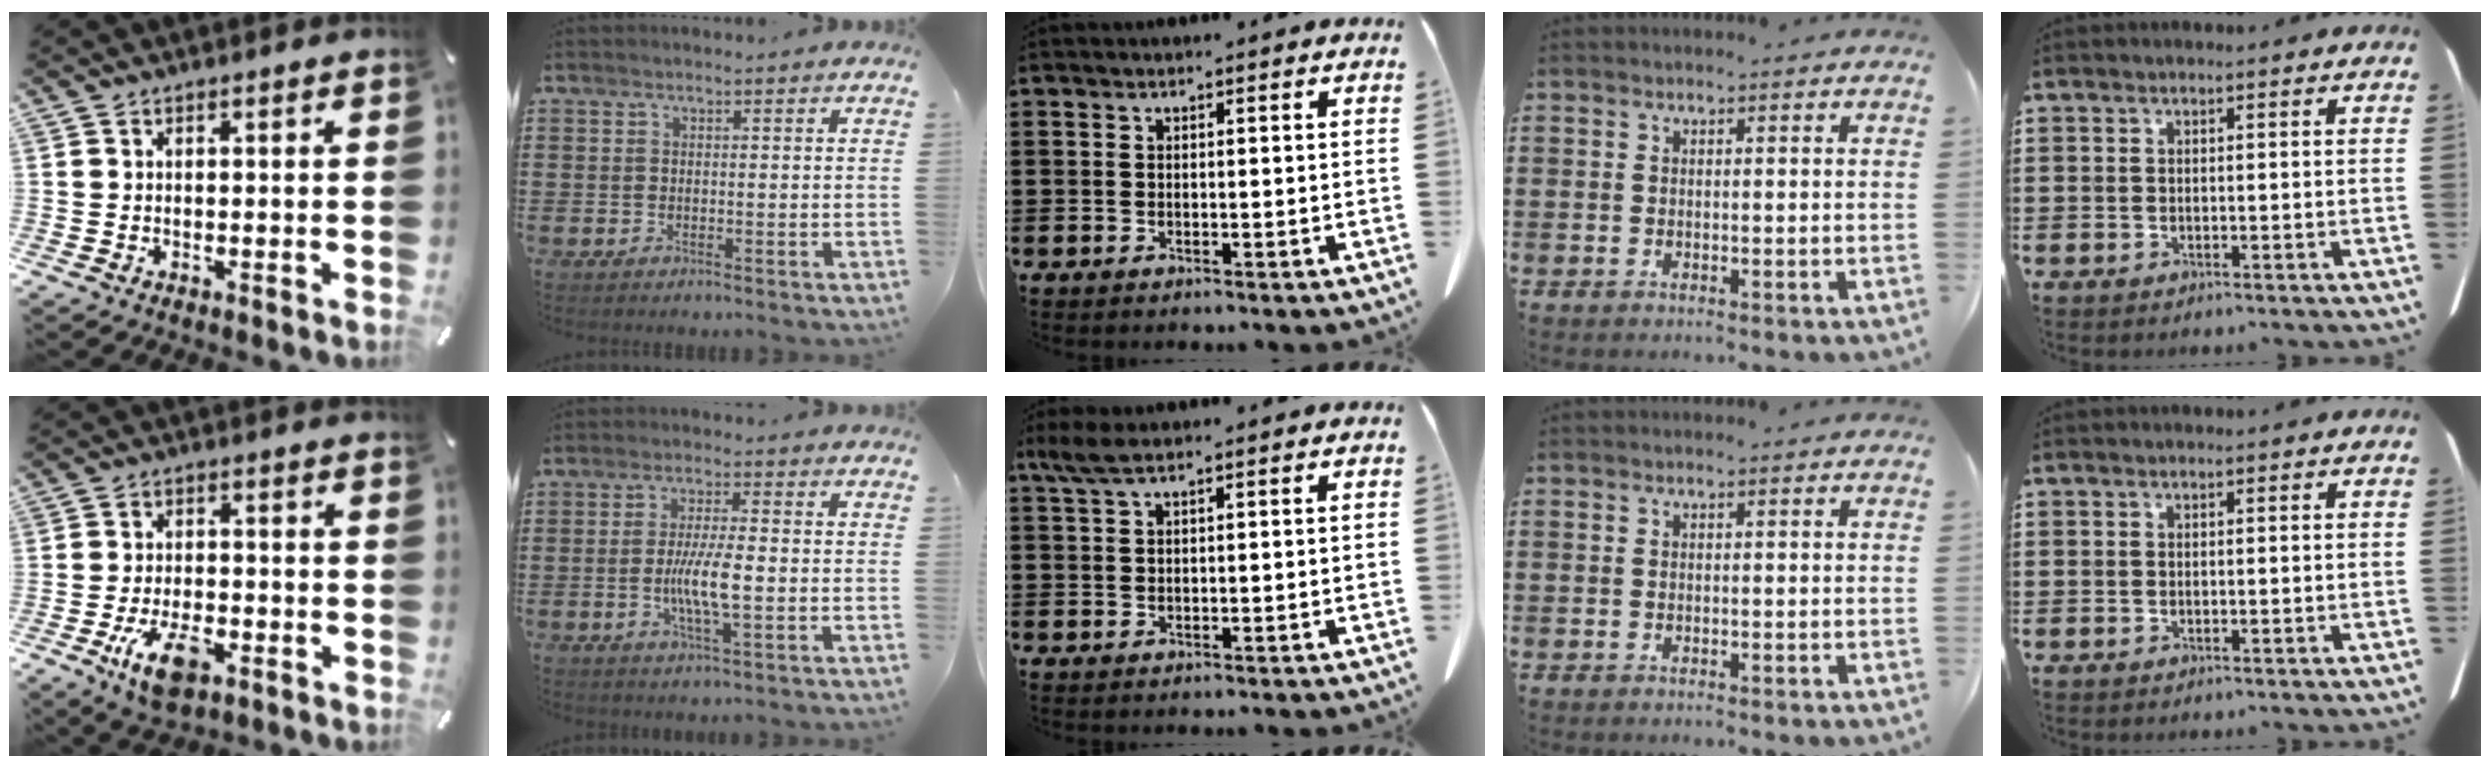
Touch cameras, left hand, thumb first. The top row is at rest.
{"thumb": {"total": 9.3, "force": [-4.3, 4.8, 6.8], "torque": [-0.131, 0.007, -0.077]}, "index": {"total": 6.6, "force": [-0.9, 1.2, 6.4], "torque": [-0.132, -0.006, -0.024]}, "middle": {"total": 3.1, "force": [1.9, 0.7, 2.3], "torque": [-0.050, 0.002, 0.036]}}